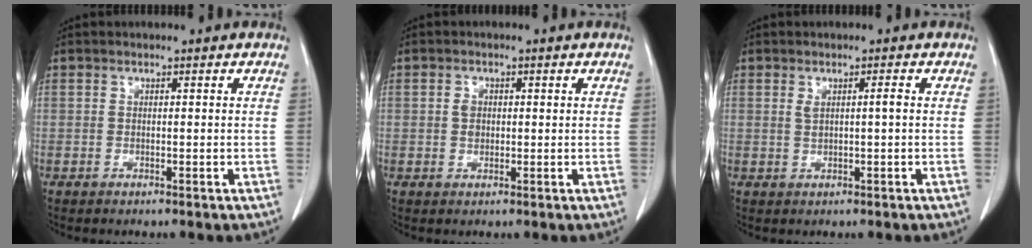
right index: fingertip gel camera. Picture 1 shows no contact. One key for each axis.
{"total": 1.7, "fx": 0.1, "fy": 1.3, "fz": 1.1, "tx": -0.018, "ty": 0.003, "tz": 0.002}
{"total": 1.7, "fx": 0.3, "fy": 0.1, "fz": 1.7, "tx": -0.032, "ty": 0.005, "tz": 0.009}